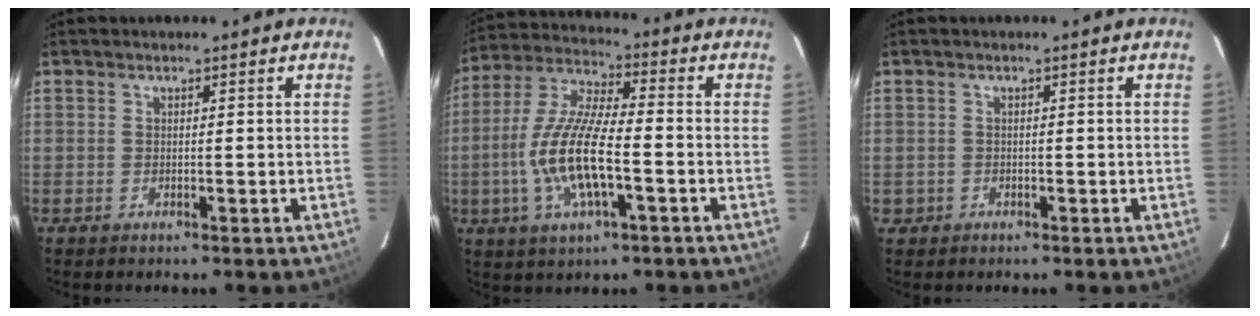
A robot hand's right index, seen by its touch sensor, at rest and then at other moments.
{"total": 14.1, "force": [-3.7, 3.9, 13.1], "torque": [-0.271, -0.003, -0.073]}
{"total": 1.3, "force": [-0.5, 1.2, 0.0], "torque": [-0.003, 0.002, -0.004]}